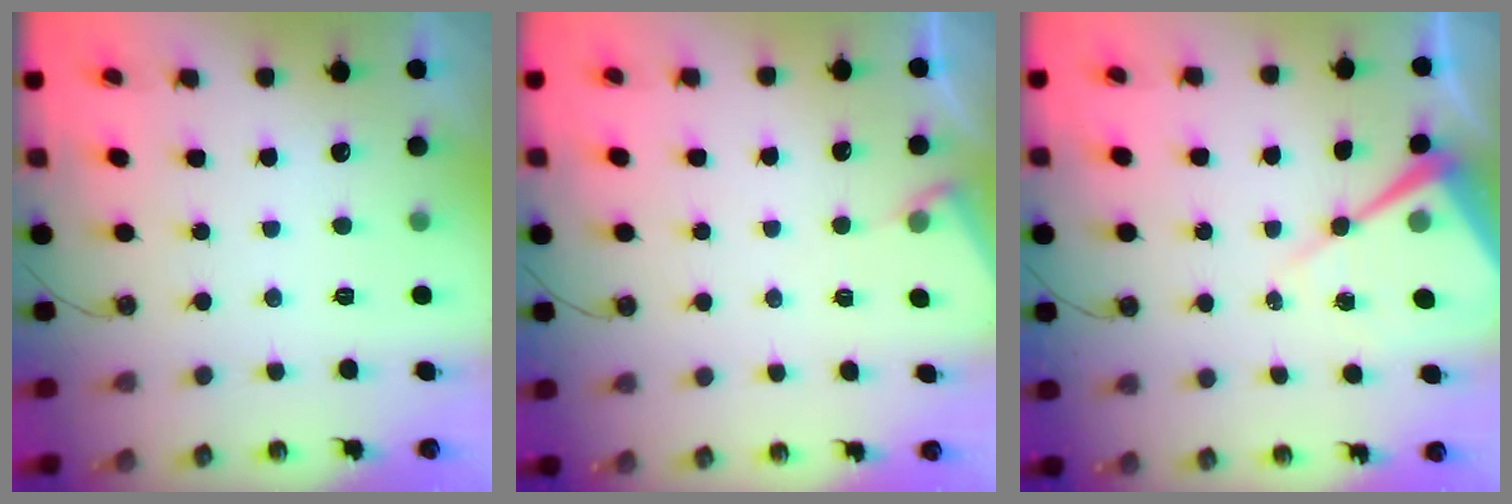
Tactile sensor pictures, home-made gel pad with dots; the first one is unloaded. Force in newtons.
{"total": 3.8, "press": 3.7, "slide": 0.6}
{"total": 11.7, "press": 11.6, "slide": 1.1}